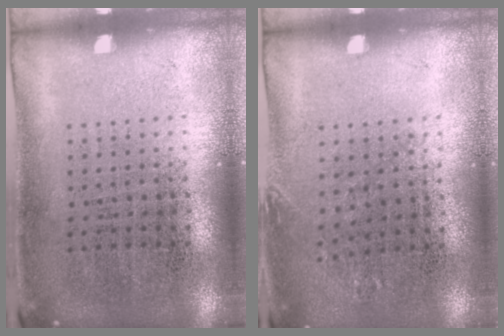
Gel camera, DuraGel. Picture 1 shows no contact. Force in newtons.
{"total": 0.8, "press": 0.8, "slide": 0.1}